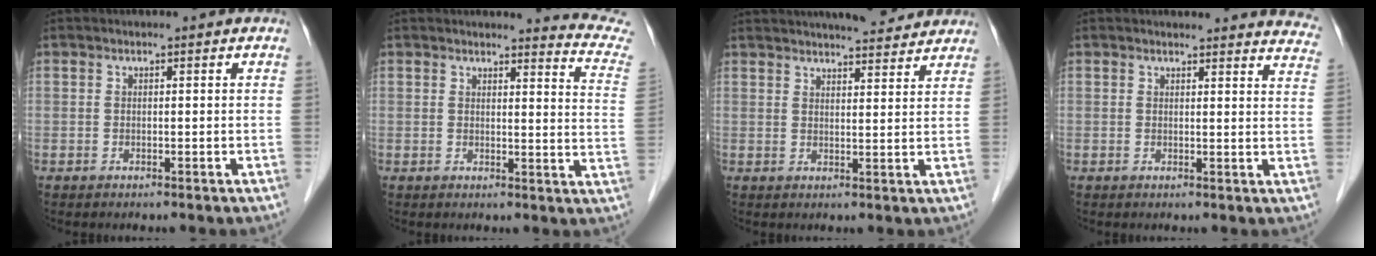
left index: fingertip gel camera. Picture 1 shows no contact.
{"total": 9.3, "force": [9.2, -0.6, 0.8], "torque": [-0.004, -0.093, 0.074]}
{"total": 11.8, "force": [10.8, 1.7, 4.4], "torque": [-0.062, 0.013, 0.140]}
{"total": 12.0, "force": [11.8, 1.6, 1.6], "torque": [0.018, -0.059, 0.091]}